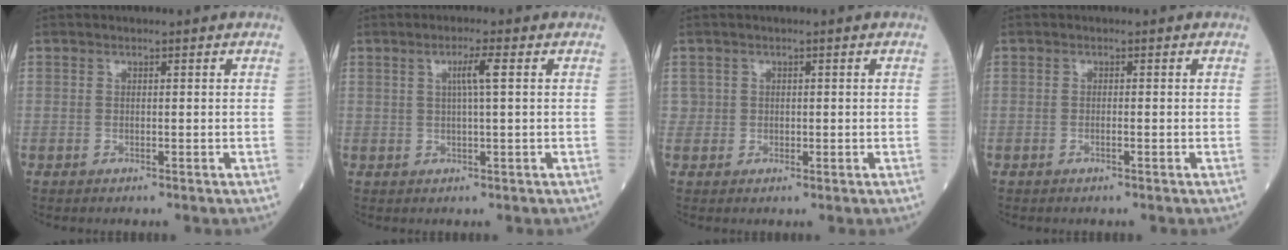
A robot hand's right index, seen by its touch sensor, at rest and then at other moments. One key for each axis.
{"total": 3.2, "fx": 1.0, "fy": -0.3, "fz": 3.0, "tx": -0.048, "ty": 0.000, "tz": 0.016}
{"total": 1.5, "fx": 0.3, "fy": 1.5, "fz": 0.1, "tx": 0.006, "ty": 0.003, "tz": 0.004}
{"total": 0.8, "fx": -0.3, "fy": 0.0, "fz": 0.7, "tx": -0.016, "ty": -0.001, "tz": -0.005}